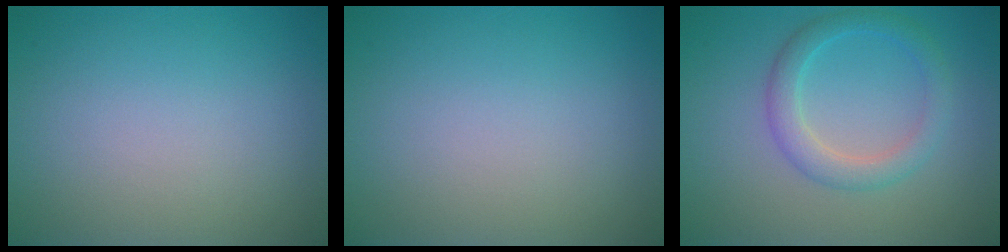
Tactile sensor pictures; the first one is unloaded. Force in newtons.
{"total": 0.0}
{"total": 3.0, "press": 3.0, "slide": 0.1}